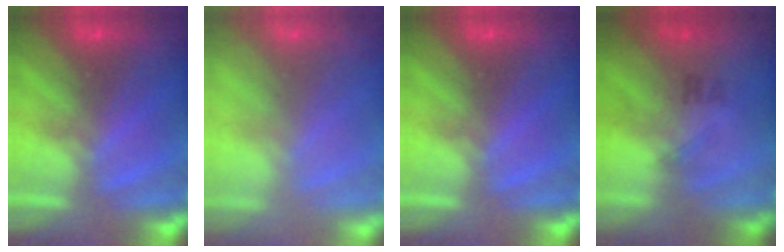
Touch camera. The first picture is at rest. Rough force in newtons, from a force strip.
{"total": 7.8}
{"total": 0.0}
{"total": 2.3}